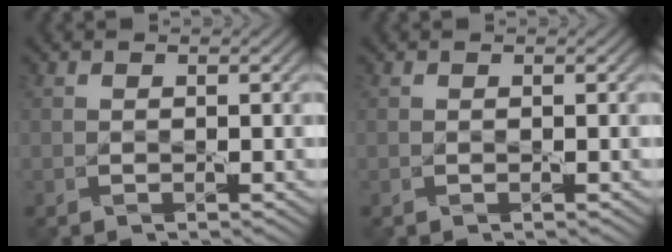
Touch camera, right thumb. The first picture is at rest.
{"total": 0.0}